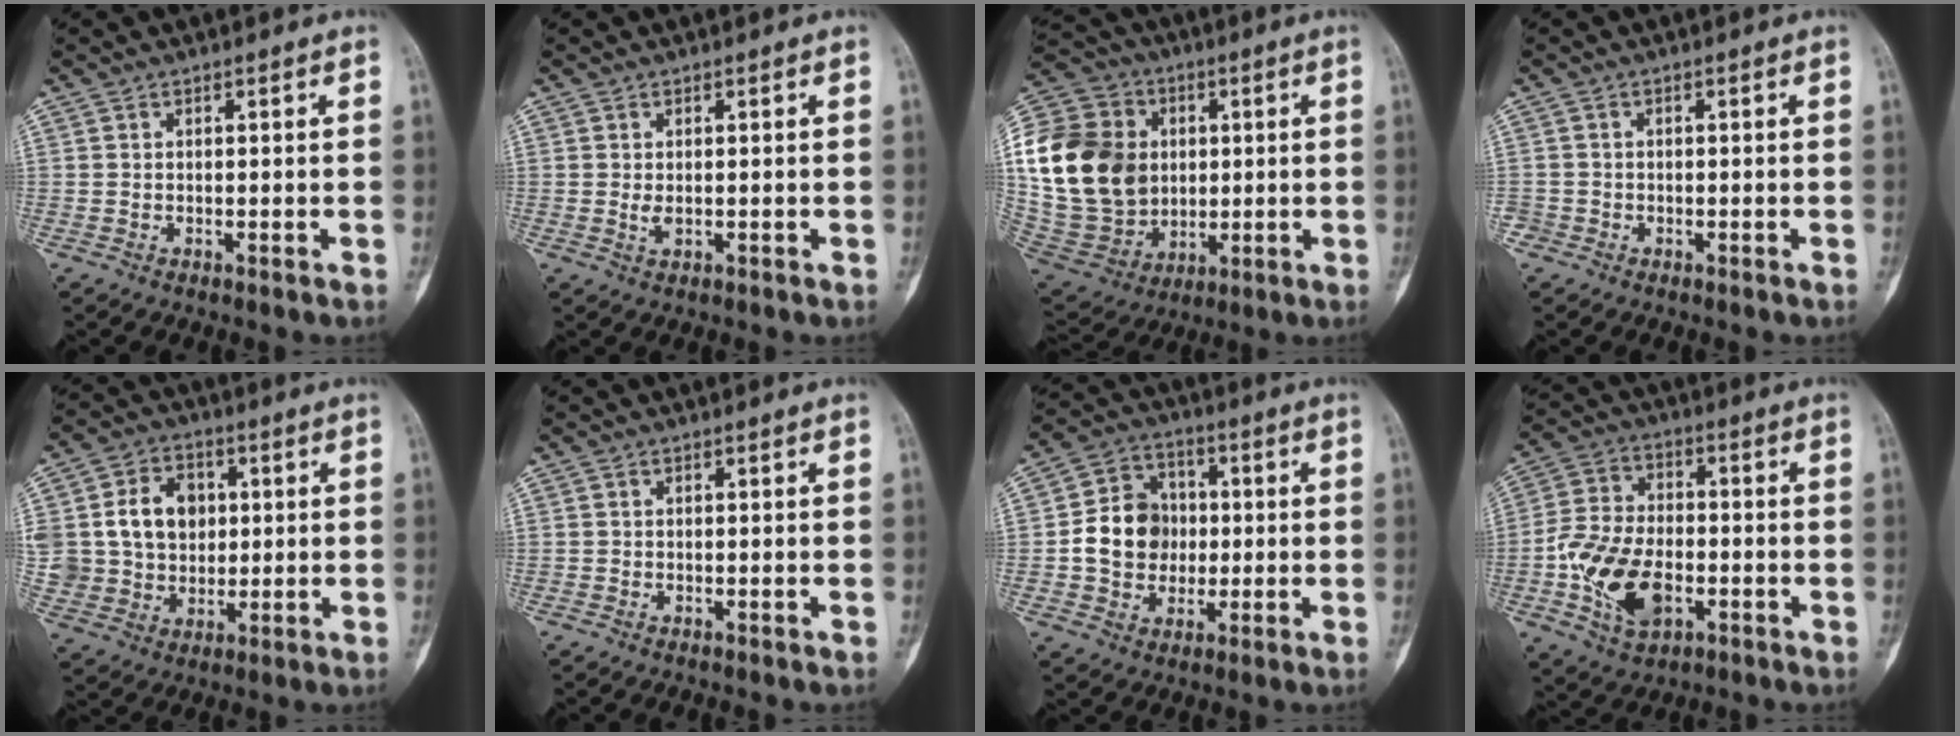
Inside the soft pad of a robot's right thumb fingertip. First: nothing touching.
{"total": 1.3, "force": [0.0, 0.7, 1.1], "torque": [-0.019, -0.003, 0.003]}
{"total": 26.8, "force": [2.8, 21.1, 16.2], "torque": [-0.331, 0.015, 0.069]}
{"total": 1.6, "force": [-0.8, 1.3, -0.1], "torque": [0.007, 0.007, -0.022]}
{"total": 16.3, "force": [2.7, 13.4, 8.9], "torque": [-0.153, 0.016, 0.062]}
{"total": 0.0}
{"total": 11.8, "force": [-0.4, 10.0, 6.2], "torque": [-0.076, 0.021, -0.011]}
{"total": 14.3, "force": [-4.0, 8.7, 10.5], "torque": [-0.192, 0.016, -0.073]}